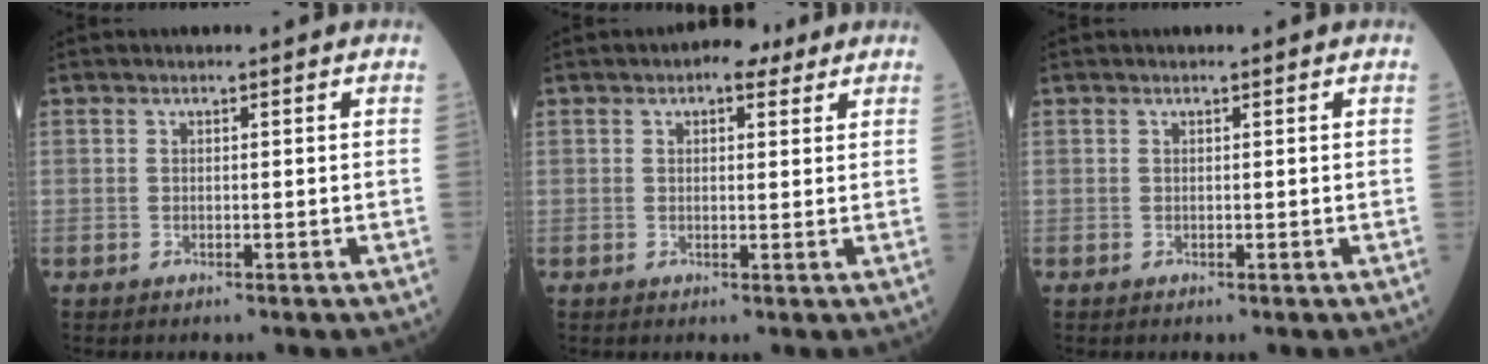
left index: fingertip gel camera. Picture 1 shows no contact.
{"total": 3.5, "force": [2.3, 1.8, 1.9], "torque": [-0.027, 0.017, 0.030]}
{"total": 0.0}